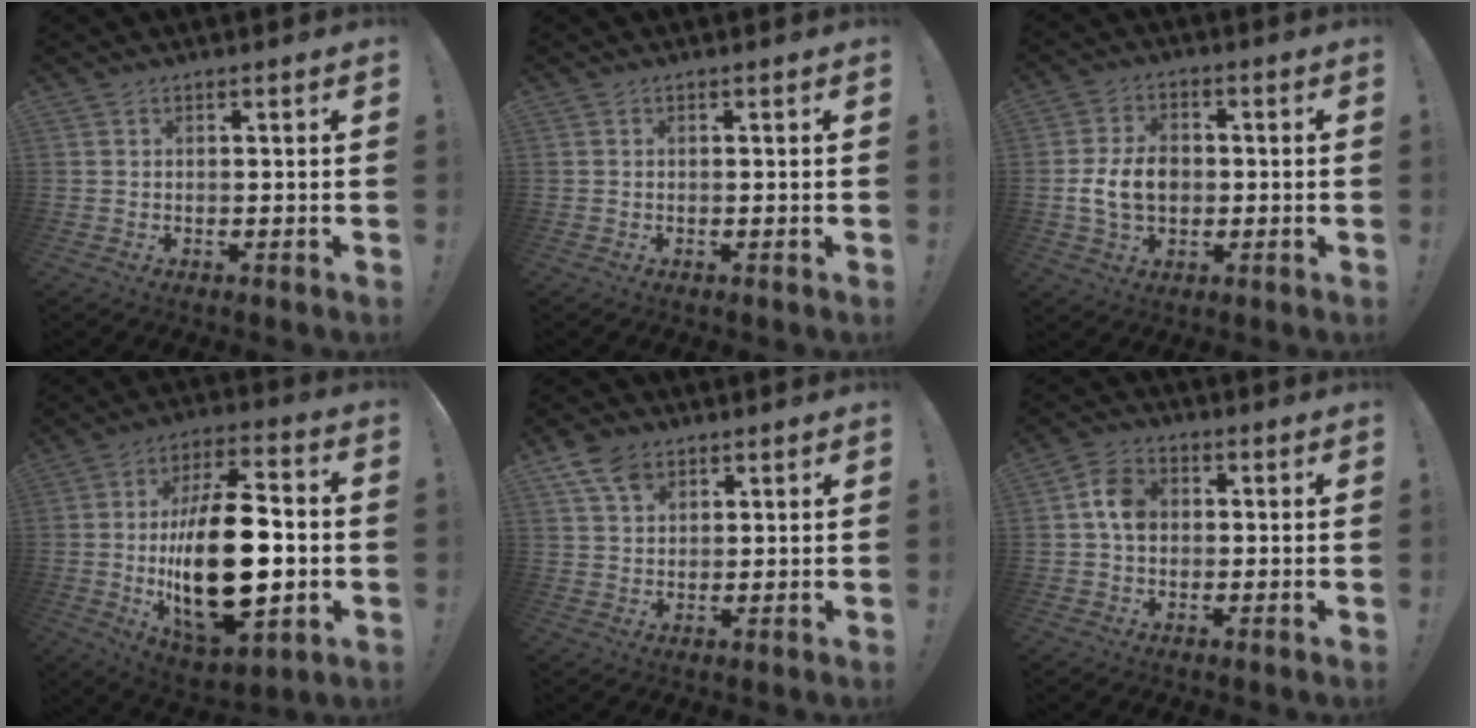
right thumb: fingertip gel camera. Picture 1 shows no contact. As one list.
[{"total": 0.0}, {"total": 10.3, "force": [-0.8, 7.6, 7.0], "torque": [-0.121, 0.004, -0.013]}, {"total": 27.0, "force": [-2.2, 13.1, 23.6], "torque": [-0.431, -0.002, -0.031]}, {"total": 7.4, "force": [4.3, 4.9, 3.4], "torque": [-0.062, -0.010, 0.084]}, {"total": 8.1, "force": [0.5, 6.2, 5.1], "torque": [-0.086, 0.017, 0.013]}]